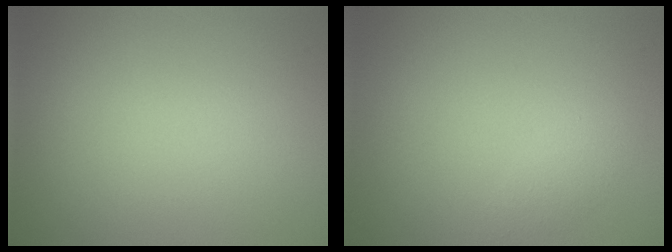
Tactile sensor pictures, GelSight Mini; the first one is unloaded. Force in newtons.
{"total": 1.1, "press": 1.1, "slide": 0.1}